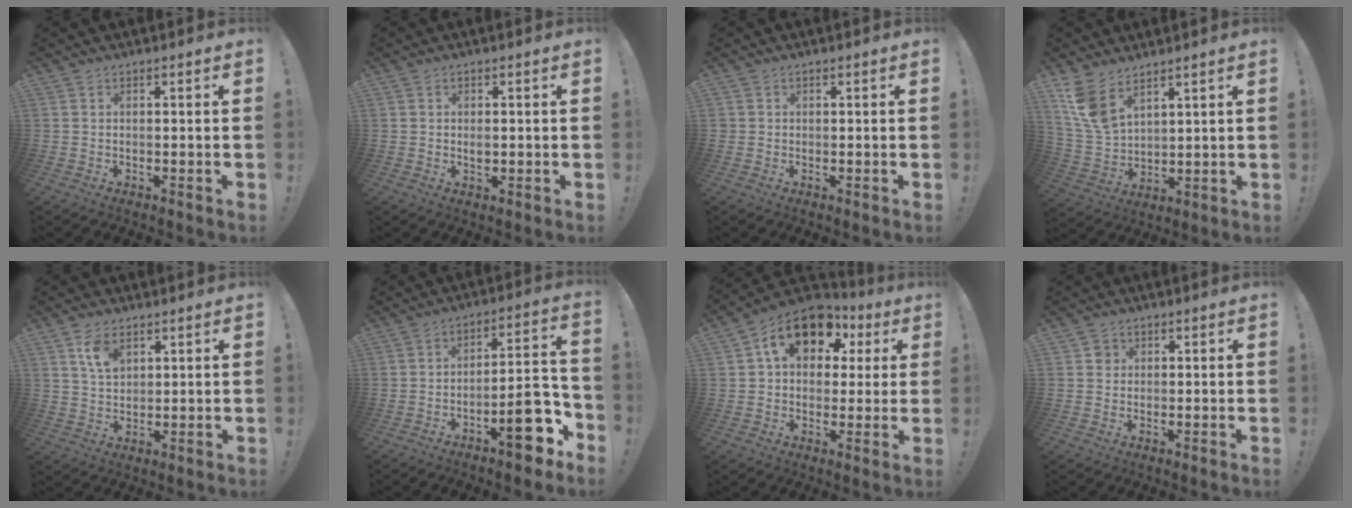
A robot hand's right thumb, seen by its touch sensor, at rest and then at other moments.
{"total": 1.4, "force": [-0.1, 1.1, 0.9], "torque": [-0.008, 0.001, -0.005]}
{"total": 0.9, "force": [0.3, 0.8, 0.0], "torque": [0.000, 0.002, 0.005]}
{"total": 10.2, "force": [6.8, 5.2, 5.5], "torque": [-0.110, -0.035, 0.135]}
{"total": 7.0, "force": [3.7, 4.4, 3.9], "torque": [-0.059, -0.011, 0.068]}
{"total": 14.1, "force": [-7.5, 5.0, 10.8], "torque": [-0.117, 0.050, -0.118]}
{"total": 16.9, "force": [7.8, 11.1, 10.0], "torque": [-0.149, -0.027, 0.140]}
{"total": 2.5, "force": [0.7, 2.4, 0.6], "torque": [0.001, 0.000, 0.010]}